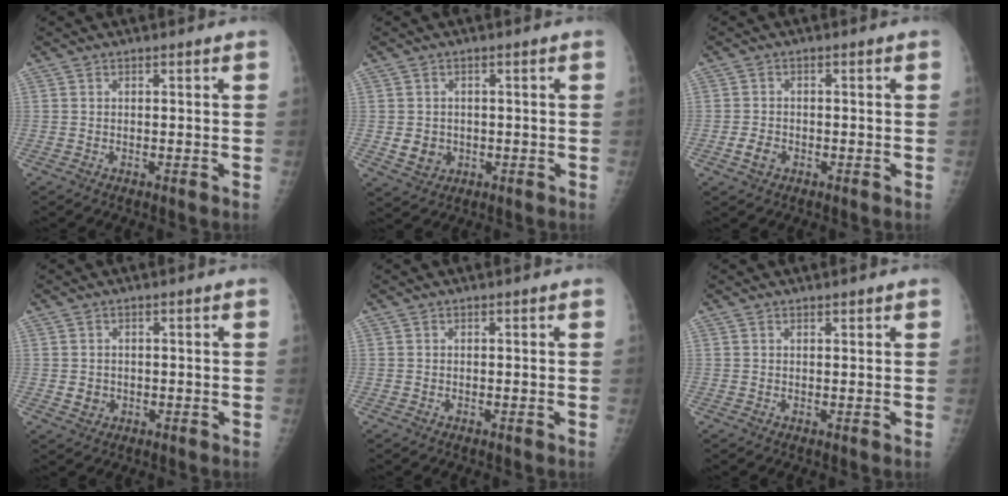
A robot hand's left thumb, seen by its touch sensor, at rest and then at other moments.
{"total": 4.1, "force": [-0.5, 3.7, 1.8], "torque": [-0.015, 0.002, 0.002]}
{"total": 2.7, "force": [-1.1, 2.0, 1.4], "torque": [-0.023, 0.006, -0.019]}
{"total": 2.3, "force": [-0.3, 2.1, 0.9], "torque": [-0.005, 0.002, 0.002]}
{"total": 0.0}
{"total": 0.7, "force": [0.6, 0.2, 0.3], "torque": [-0.005, -0.004, 0.010]}